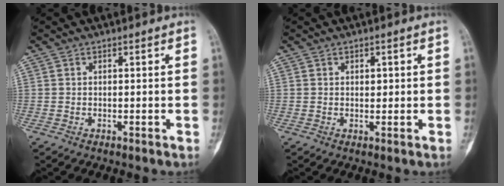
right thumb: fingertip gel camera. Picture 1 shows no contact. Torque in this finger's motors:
{"motor_torque": [-0.40, -0.36, 0.18, -0.11, 0.02]}